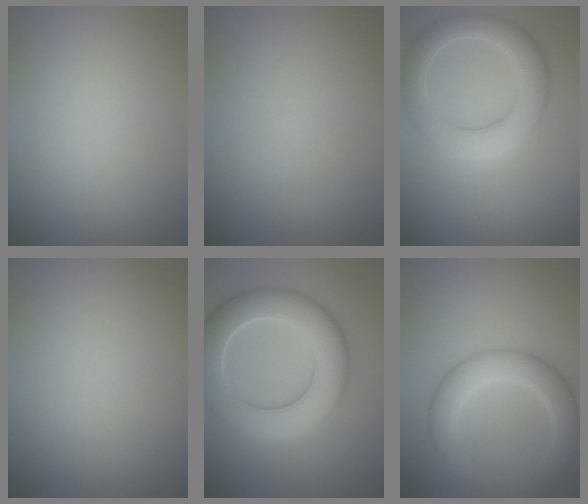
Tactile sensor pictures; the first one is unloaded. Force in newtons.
{"total": 0.0}
{"total": 5.5, "press": 5.5, "slide": 0.3}
{"total": 0.0}
{"total": 8.8, "press": 8.7, "slide": 0.7}
{"total": 5.2, "press": 5.2, "slide": 0.1}